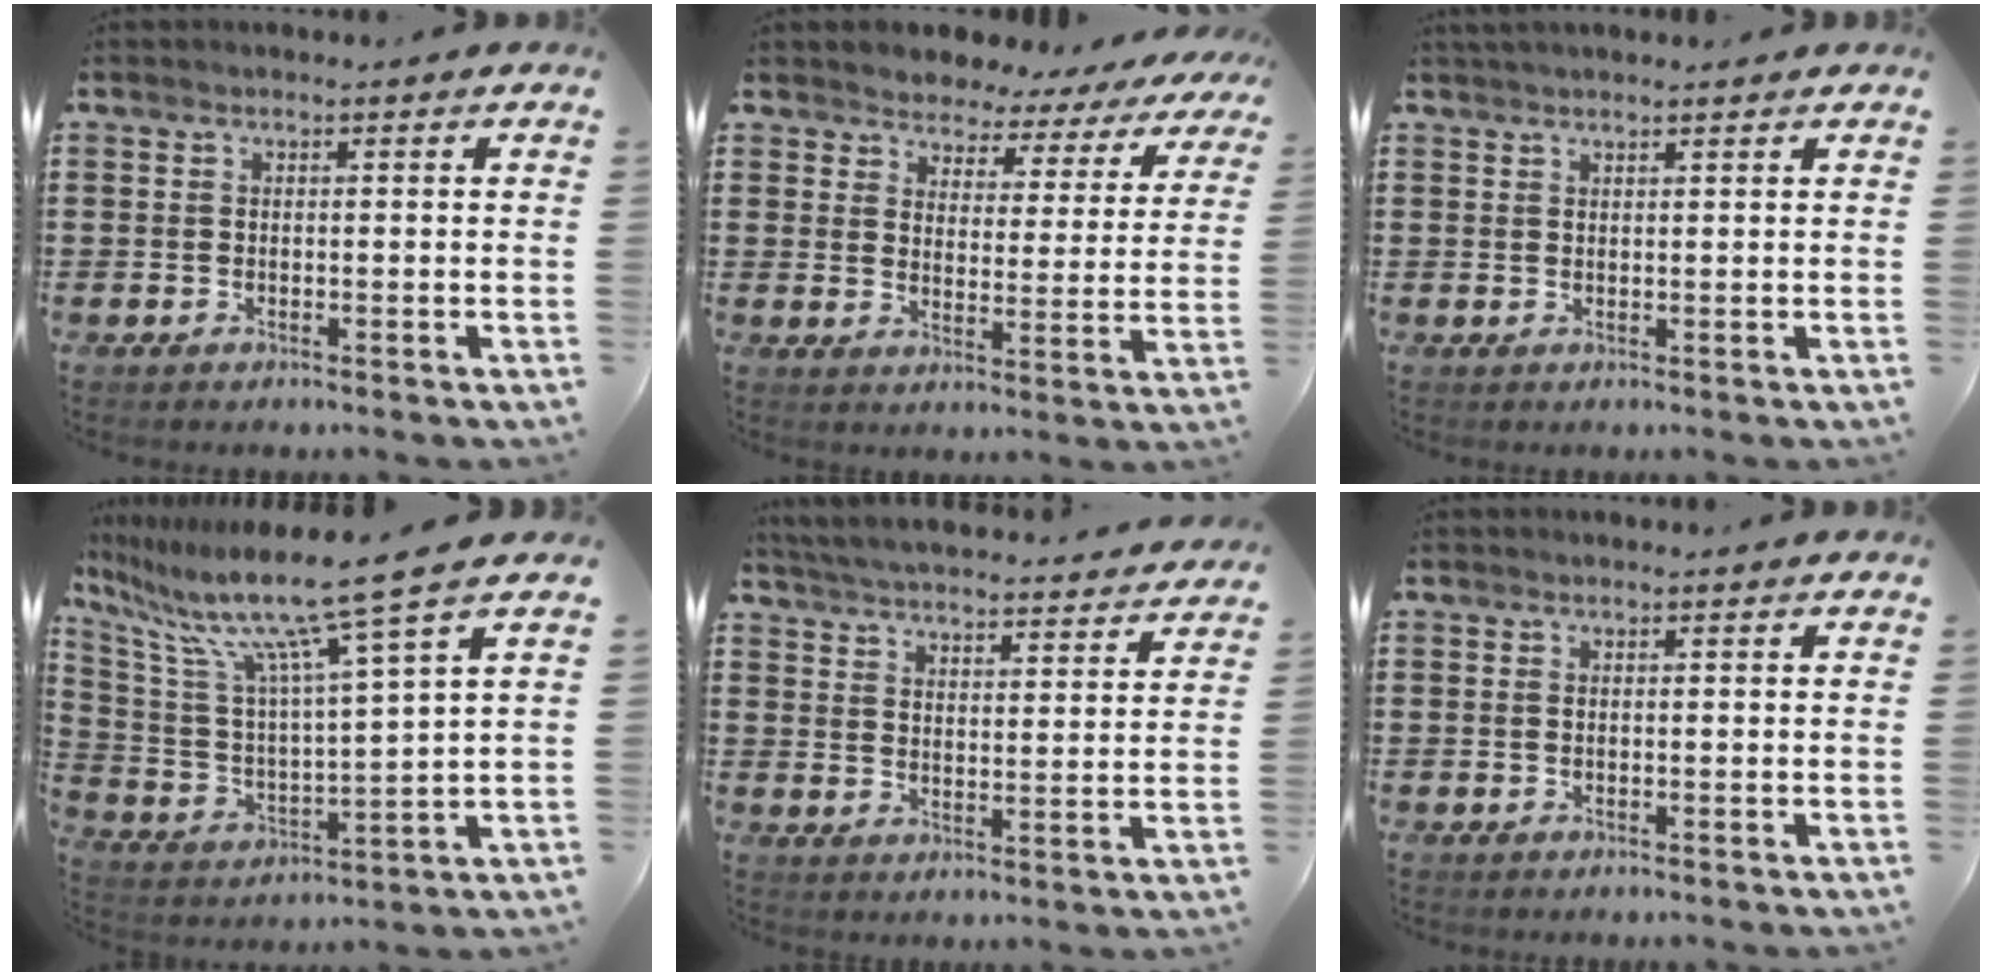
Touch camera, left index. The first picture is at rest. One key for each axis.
{"total": 3.5, "fx": 3.3, "fy": 1.1, "fz": -0.2, "tx": -0.022, "ty": -0.025, "tz": 0.052}
{"total": 1.3, "fx": 1.2, "fy": 0.1, "fz": 0.5, "tx": -0.011, "ty": 0.000, "tz": 0.023}
{"total": 12.0, "fx": 9.0, "fy": -0.5, "fz": 7.9, "tx": -0.189, "ty": -0.055, "tz": 0.143}
{"total": 4.7, "fx": 4.7, "fy": -0.4, "fz": 0.5, "tx": -0.034, "ty": -0.040, "tz": 0.079}
{"total": 0.0}